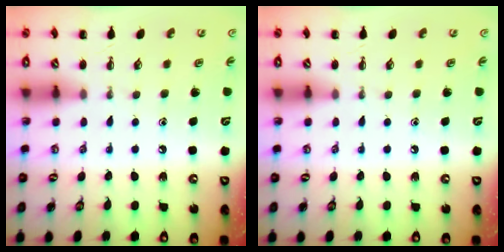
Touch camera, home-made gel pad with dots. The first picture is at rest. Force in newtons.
{"total": 0.0}